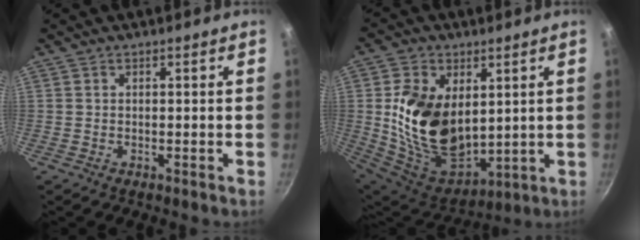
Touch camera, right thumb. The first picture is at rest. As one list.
[{"total": 19.8, "force": [2.6, 12.4, 15.3], "torque": [-0.257, -0.024, 0.074]}]